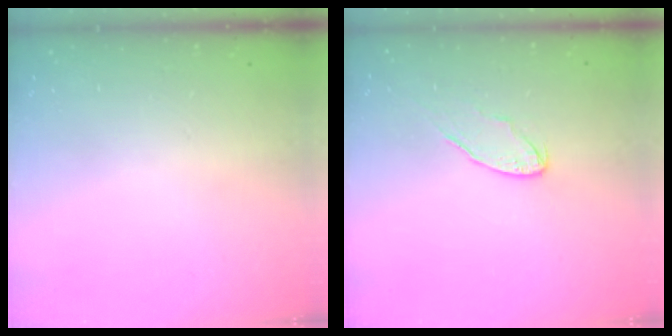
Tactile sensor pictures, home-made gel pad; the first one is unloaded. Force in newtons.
{"total": 6.8, "press": 6.8, "slide": 0.6}